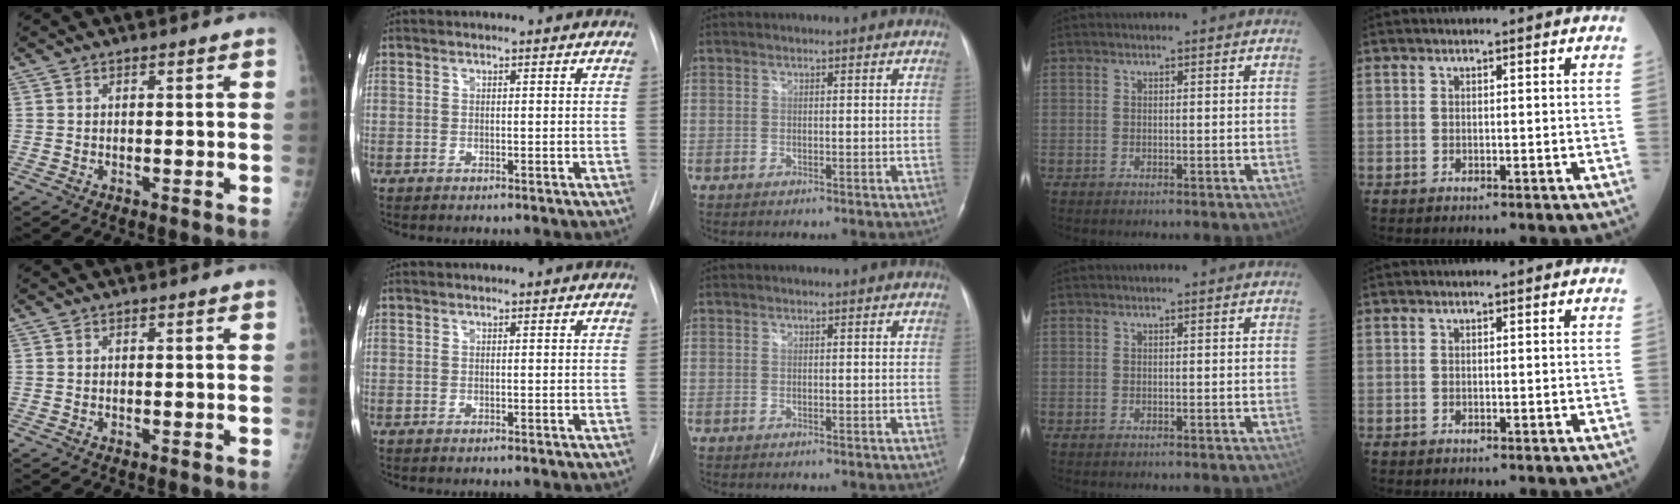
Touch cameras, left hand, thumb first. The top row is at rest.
{}